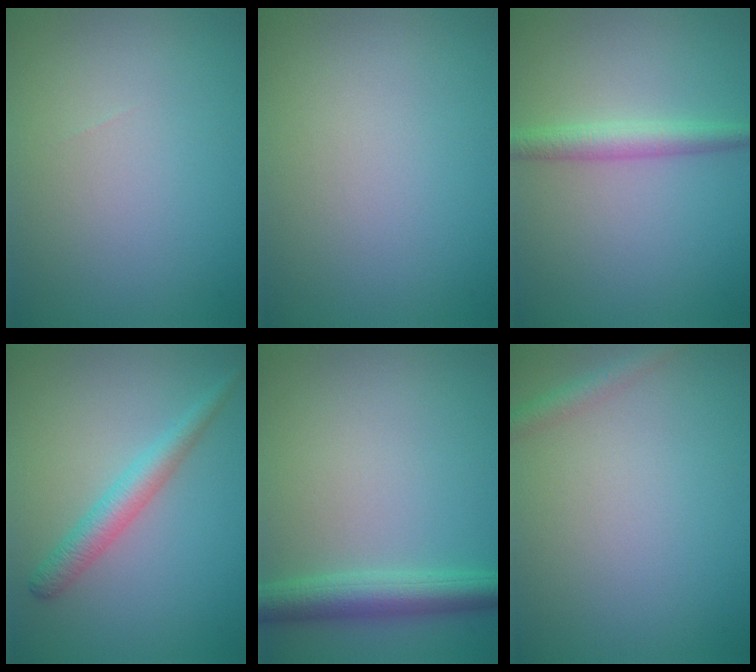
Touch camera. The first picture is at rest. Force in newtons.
{"total": 0.0}
{"total": 2.6, "press": 2.6, "slide": 0.1}
{"total": 2.7, "press": 2.7, "slide": 0.1}
{"total": 4.1, "press": 4.1, "slide": 0.1}
{"total": 1.4, "press": 1.4, "slide": 0.1}